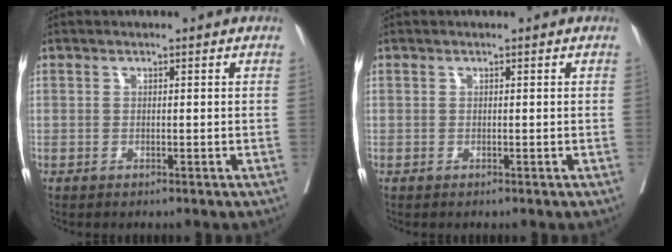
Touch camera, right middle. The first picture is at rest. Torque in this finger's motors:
{"motor_torque": [0.01, -0.01, -0.34, -0.07]}